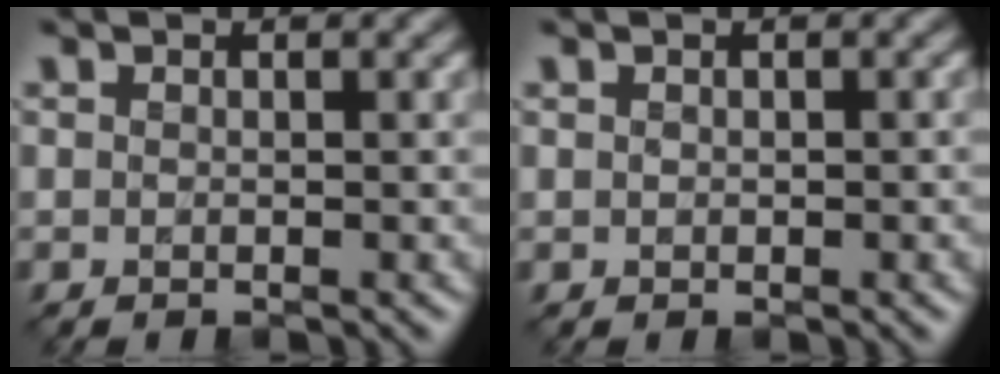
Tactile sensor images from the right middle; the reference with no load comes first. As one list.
[{"total": 0.9, "force": [0.0, 0.6, 0.6], "torque": [-0.011, -0.001, 0.003]}]